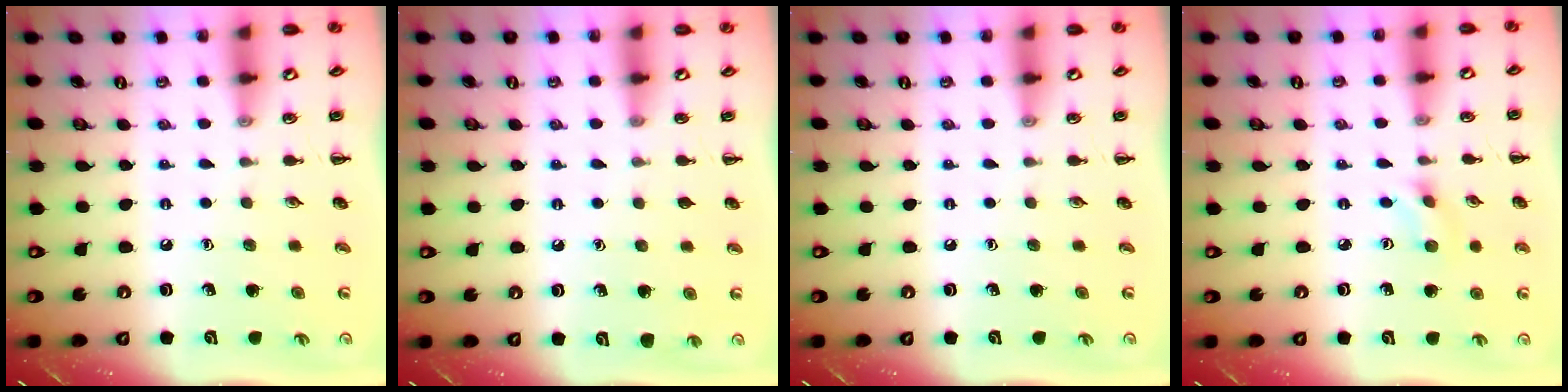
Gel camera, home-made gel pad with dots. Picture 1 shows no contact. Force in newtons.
{"total": 0.0}
{"total": 0.0}
{"total": 2.3, "press": 2.1, "slide": 0.9}